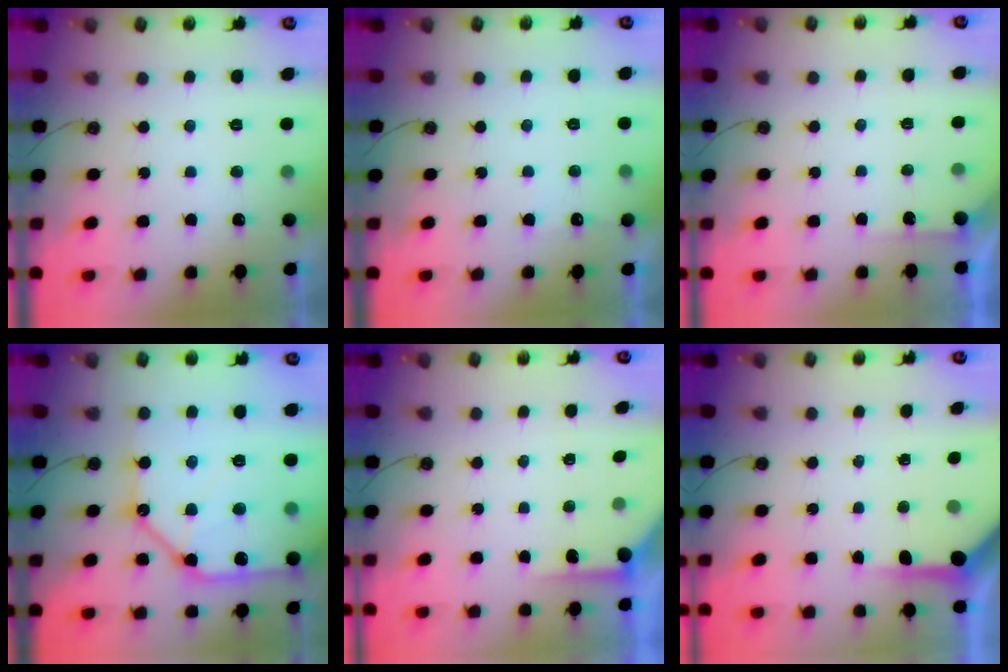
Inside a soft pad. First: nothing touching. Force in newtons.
{"total": 3.0, "press": 3.0, "slide": 0.3}
{"total": 2.8, "press": 2.8, "slide": 0.4}
{"total": 19.5, "press": 19.4, "slide": 2.6}
{"total": 4.1, "press": 4.0, "slide": 0.5}
{"total": 5.0, "press": 5.0, "slide": 0.1}